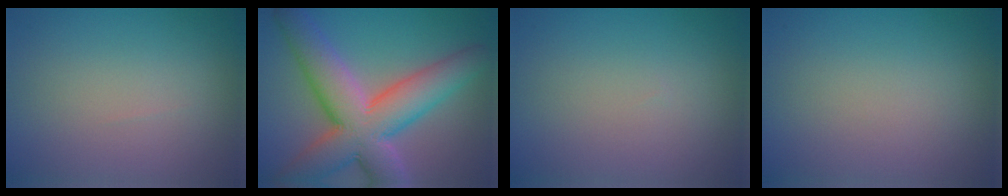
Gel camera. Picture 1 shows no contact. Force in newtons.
{"total": 10.7, "press": 10.7, "slide": 0.8}
{"total": 0.0}
{"total": 0.0}